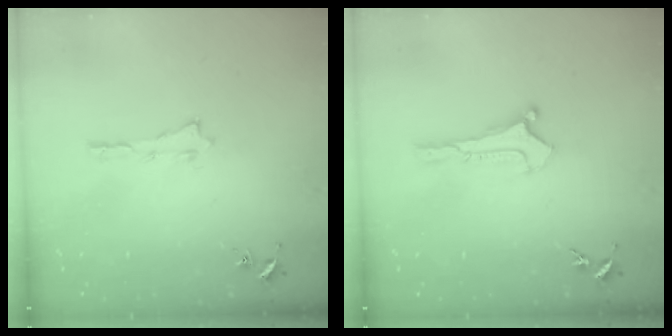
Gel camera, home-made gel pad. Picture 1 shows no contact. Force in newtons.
{"total": 0.0}